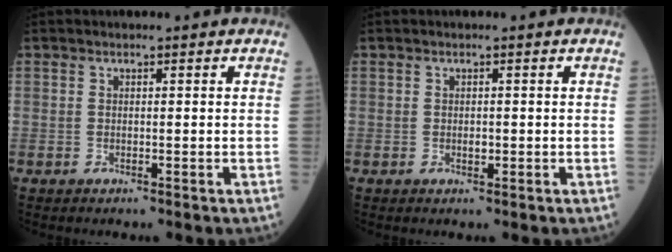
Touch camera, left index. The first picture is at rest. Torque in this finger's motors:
{"motor_torque": [0.25, 0.10, 0.01, 0.00]}